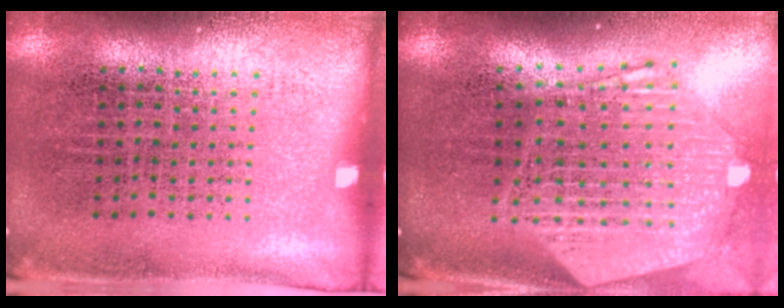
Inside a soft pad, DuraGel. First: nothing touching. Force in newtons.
{"total": 2.8, "press": 2.2, "slide": 1.7}